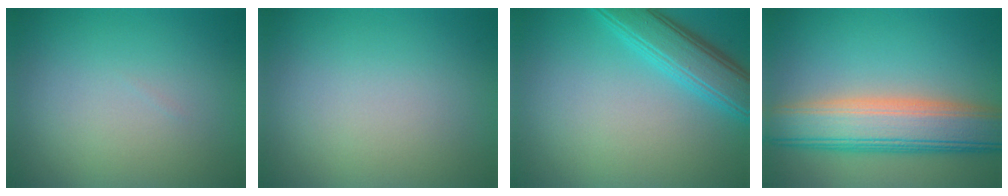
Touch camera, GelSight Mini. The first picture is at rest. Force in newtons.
{"total": 0.0}
{"total": 4.7, "press": 4.7, "slide": 0.1}
{"total": 8.0, "press": 7.9, "slide": 0.5}